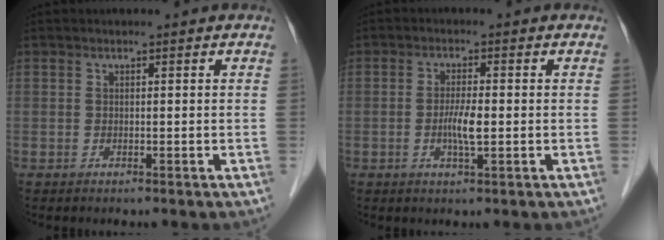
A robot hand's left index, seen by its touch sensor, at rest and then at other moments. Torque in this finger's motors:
{"motor_torque": [0.94, 0.41, 0.13, 0.03]}